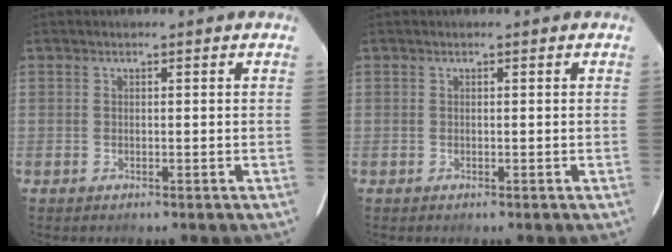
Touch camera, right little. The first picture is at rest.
{"total": 0.0}